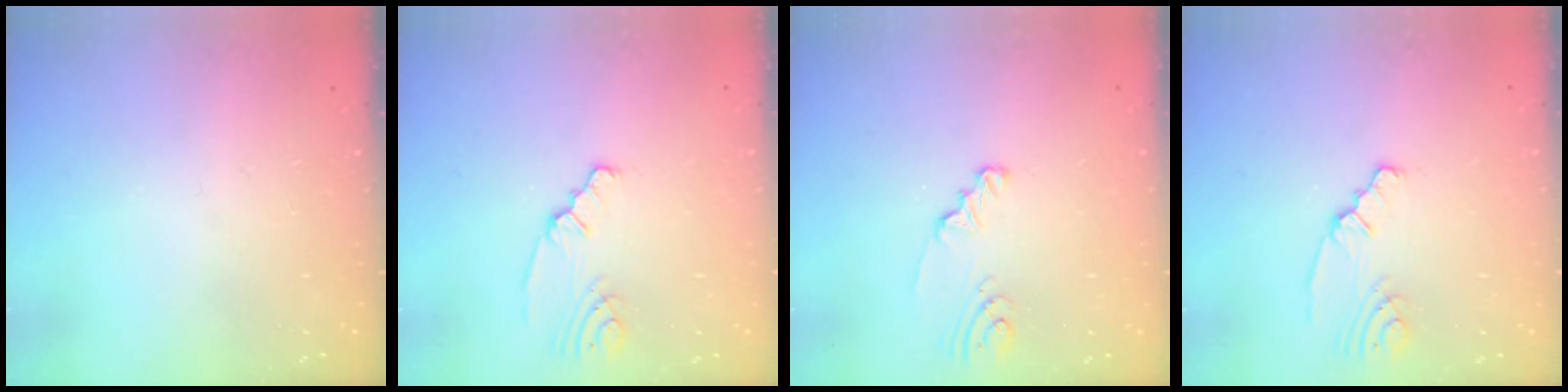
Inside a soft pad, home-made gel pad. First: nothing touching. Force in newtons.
{"total": 2.3, "press": 2.3, "slide": 0.2}
{"total": 2.8, "press": 2.8, "slide": 0.3}
{"total": 2.3, "press": 2.3, "slide": 0.2}